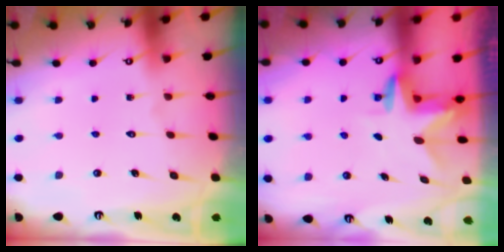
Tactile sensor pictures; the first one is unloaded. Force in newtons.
{"total": 3.0, "press": 3.0, "slide": 0.2}